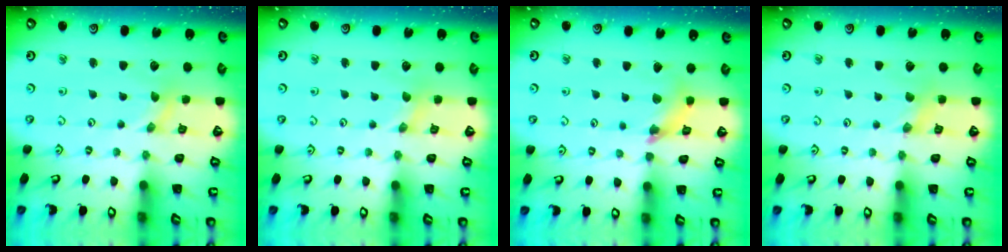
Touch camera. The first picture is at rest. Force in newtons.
{"total": 0.0}
{"total": 7.9, "press": 7.9, "slide": 0.8}
{"total": 0.9, "press": 0.9, "slide": 0.1}